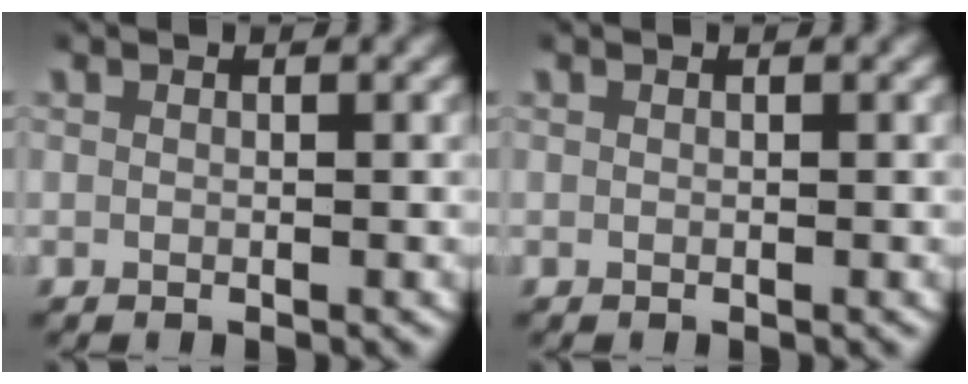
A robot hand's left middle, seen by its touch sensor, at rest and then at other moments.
{"total": 0.0}